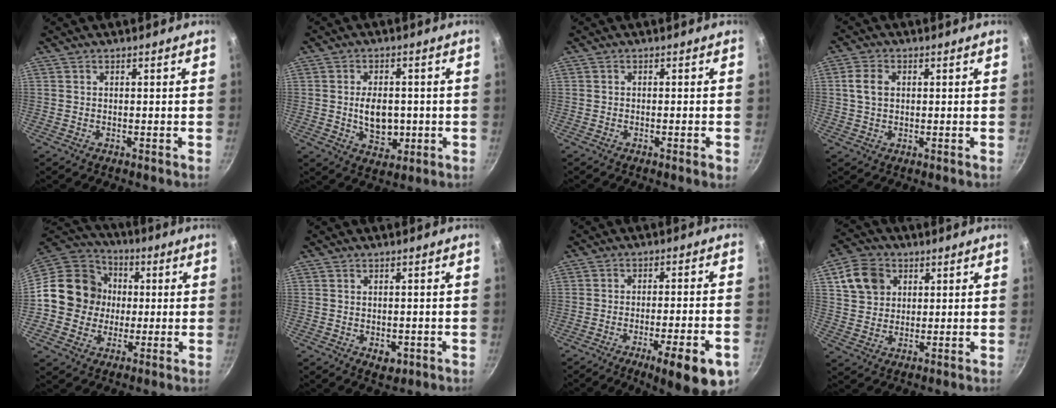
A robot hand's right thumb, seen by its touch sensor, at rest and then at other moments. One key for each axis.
{"total": 7.9, "fx": -0.5, "fy": 5.3, "fz": 5.9, "tx": -0.073, "ty": -0.001, "tz": -0.001}
{"total": 1.4, "fx": -0.7, "fy": 0.1, "fz": 1.2, "tx": -0.026, "ty": 0.004, "tz": -0.012}
{"total": 4.3, "fx": 0.8, "fy": 3.1, "fz": 2.9, "tx": -0.049, "ty": 0.006, "tz": 0.011}
{"total": 15.6, "fx": 0.1, "fy": 14.2, "fz": 6.3, "tx": -0.080, "ty": 0.027, "tz": -0.011}
{"total": 3.1, "fx": -0.9, "fy": 2.1, "fz": 2.1, "tx": -0.024, "ty": 0.001, "tz": -0.007}
{"total": 13.9, "fx": -6.8, "fy": 2.8, "fz": 11.8, "tx": -0.151, "ty": 0.024, "tz": -0.090}
{"total": 9.0, "fx": 3.3, "fy": 7.3, "fz": 4.1, "tx": -0.055, "ty": 0.005, "tz": 0.056}